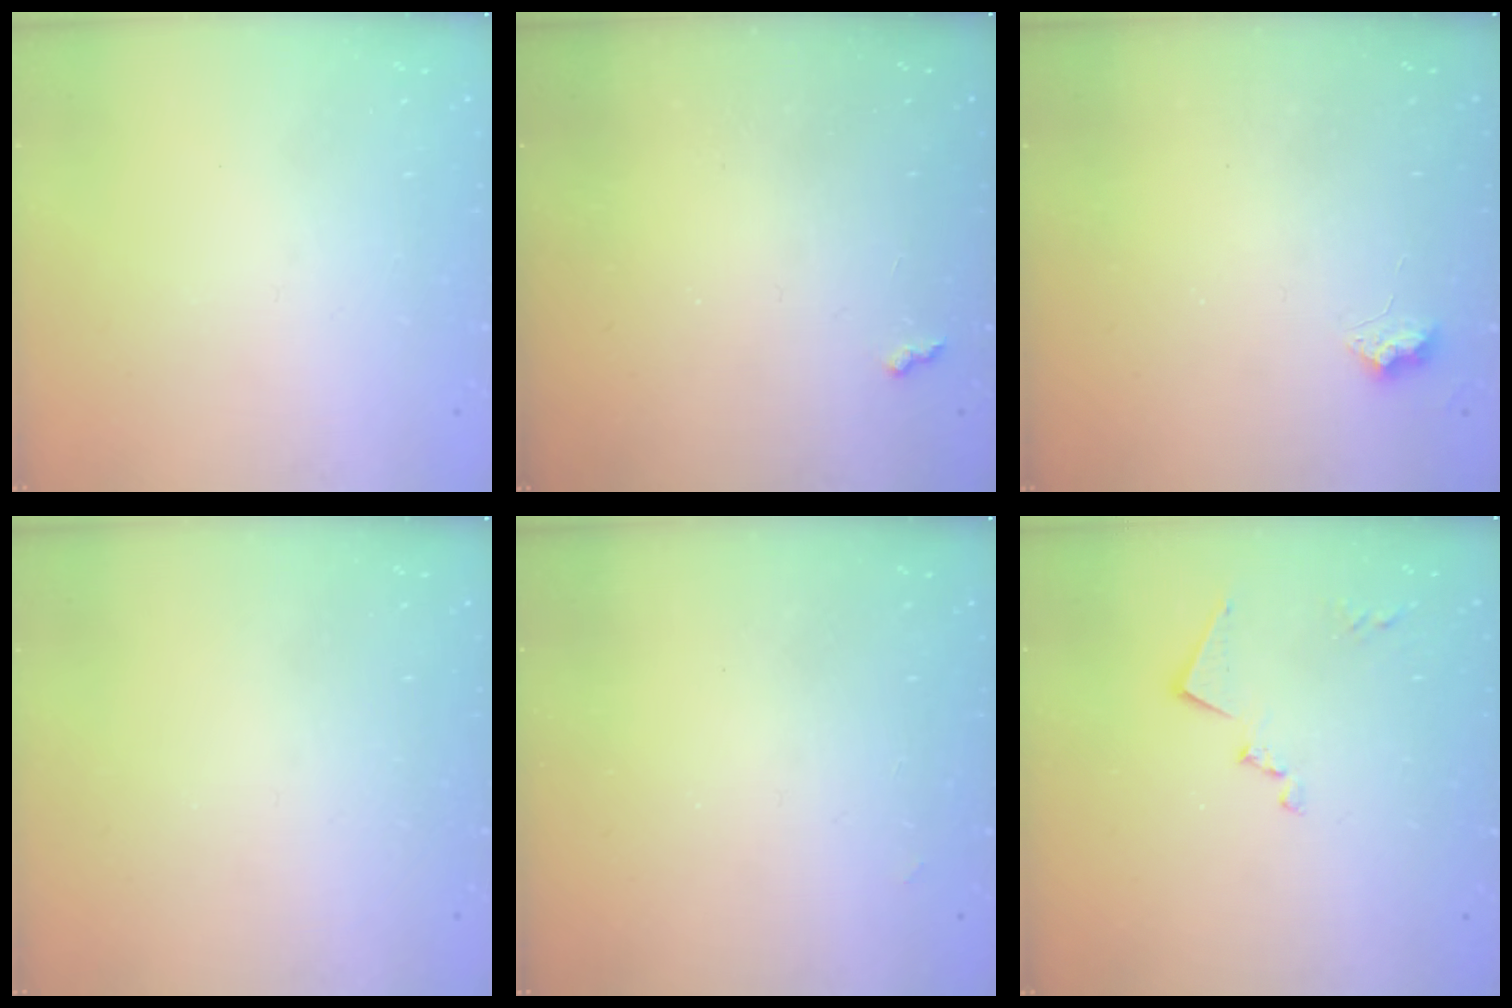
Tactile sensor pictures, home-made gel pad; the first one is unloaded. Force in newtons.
{"total": 2.6, "press": 2.5, "slide": 0.5}
{"total": 5.9, "press": 5.9, "slide": 0.7}
{"total": 0.0}
{"total": 1.1, "press": 1.0, "slide": 0.3}
{"total": 10.2, "press": 10.2, "slide": 0.7}